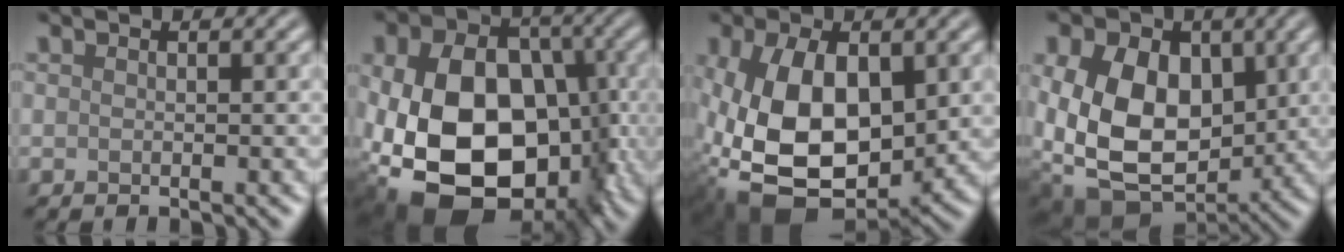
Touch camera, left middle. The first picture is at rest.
{"total": 17.1, "force": [-2.3, 12.3, 11.7], "torque": [-0.226, -0.023, -0.033]}
{"total": 14.4, "force": [-0.8, 8.9, 11.3], "torque": [-0.241, -0.035, 0.002]}
{"total": 13.9, "force": [0.7, 10.2, 9.5], "torque": [-0.152, -0.016, 0.007]}